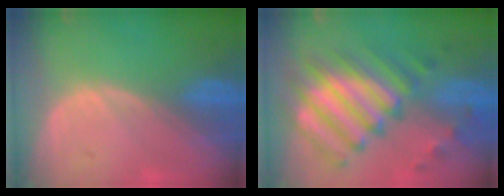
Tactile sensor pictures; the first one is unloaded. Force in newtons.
{"total": 10.9, "press": 10.4, "slide": 3.4}